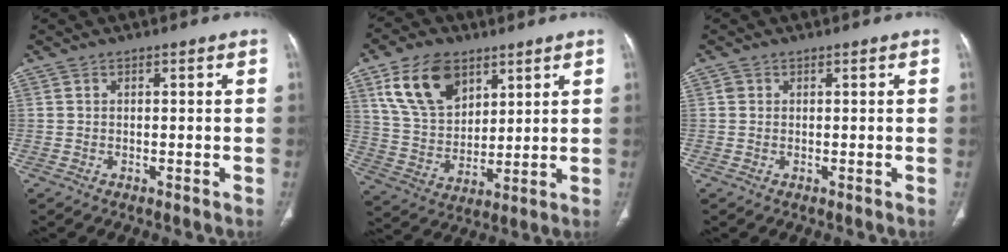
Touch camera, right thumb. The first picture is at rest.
{"total": 14.7, "force": [7.7, 9.2, 8.5], "torque": [-0.130, -0.027, 0.156]}
{"total": 0.8, "force": [0.2, 0.7, 0.2], "torque": [0.001, 0.002, 0.004]}